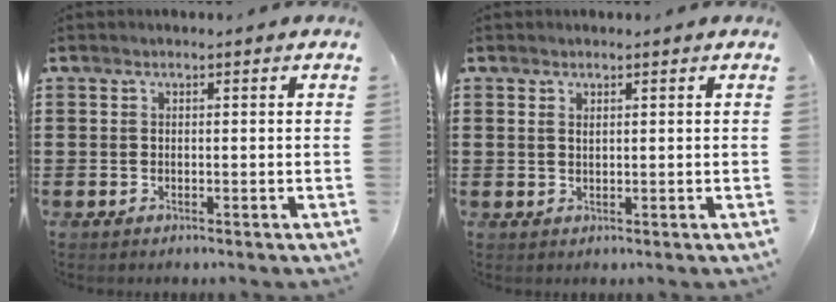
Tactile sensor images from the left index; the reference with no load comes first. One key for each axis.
{"total": 0.9, "fx": 0.6, "fy": 0.3, "fz": 0.5, "tx": -0.013, "ty": 0.001, "tz": 0.012}